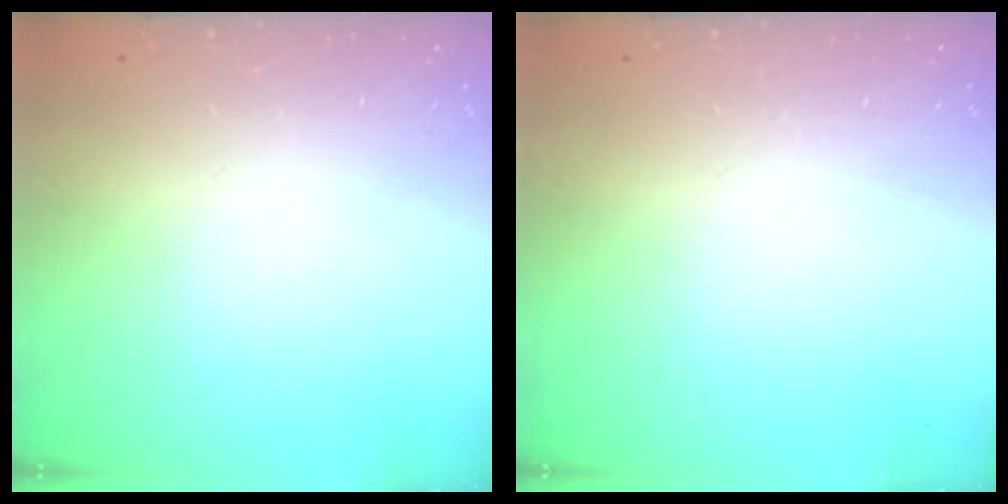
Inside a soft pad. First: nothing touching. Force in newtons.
{"total": 0.0}